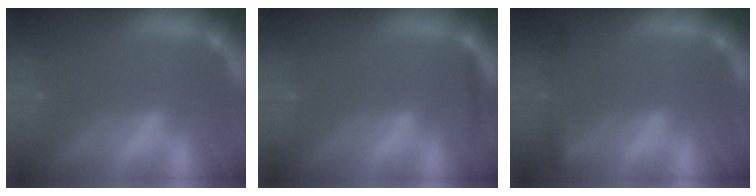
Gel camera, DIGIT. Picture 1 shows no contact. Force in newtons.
{"total": 0.9}
{"total": 2.9}